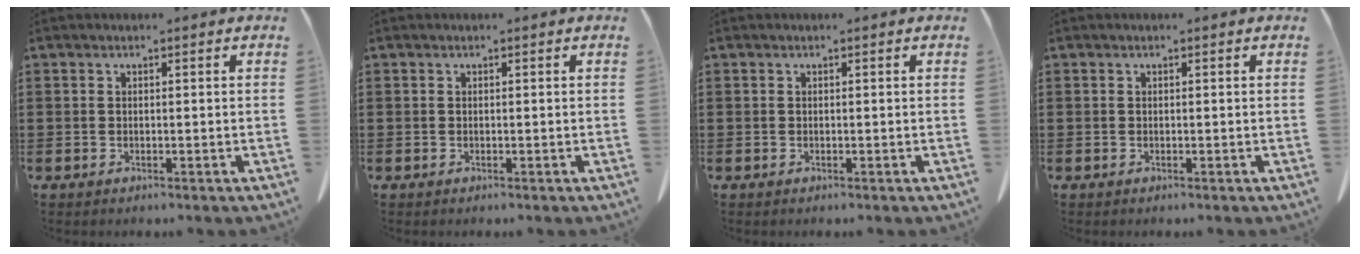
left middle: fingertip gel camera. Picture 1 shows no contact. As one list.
[{"total": 0.0}, {"total": 0.0}, {"total": 0.0}]